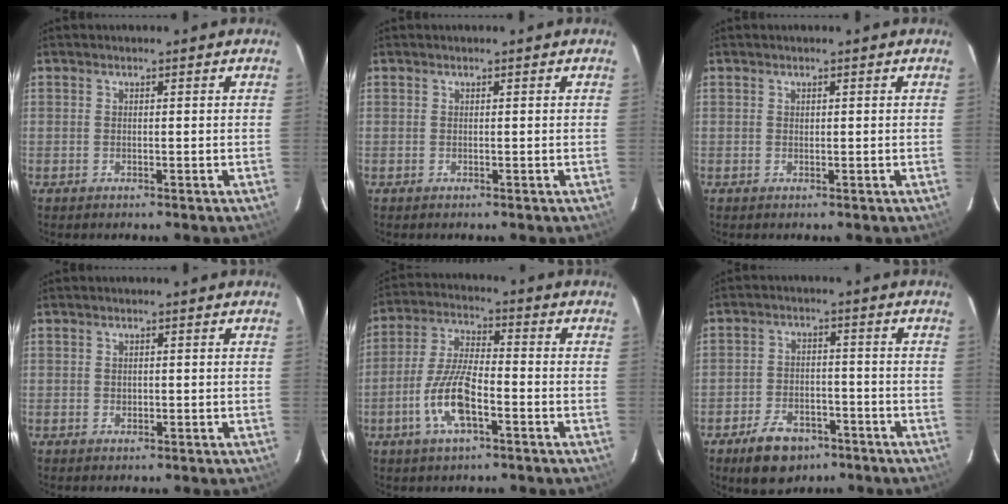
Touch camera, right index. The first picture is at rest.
{"total": 0.0}
{"total": 0.0}
{"total": 0.9, "force": [0.0, 0.8, 0.2], "torque": [0.000, 0.001, 0.001]}
{"total": 10.7, "force": [-4.4, 3.3, 9.1], "torque": [-0.193, -0.001, -0.085]}
{"total": 9.9, "force": [-6.5, 5.7, 4.8], "torque": [-0.112, 0.010, -0.094]}